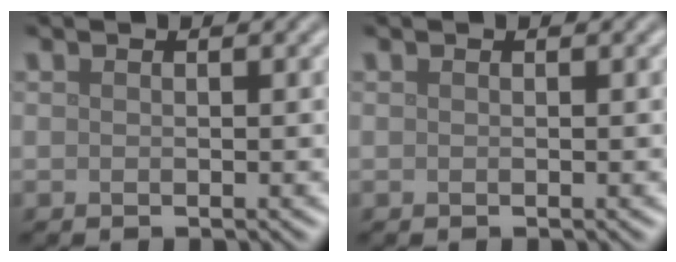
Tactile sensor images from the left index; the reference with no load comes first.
{"total": 0.0}